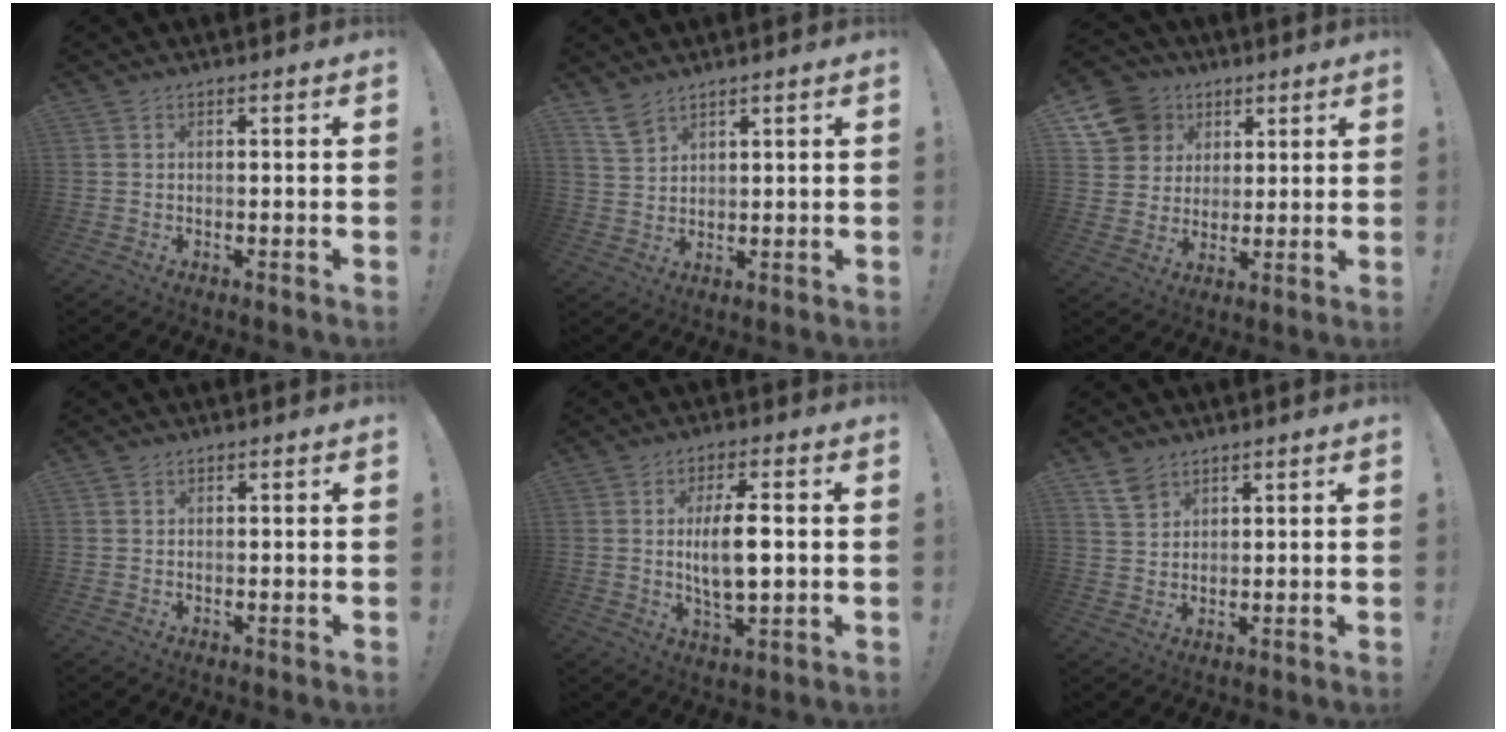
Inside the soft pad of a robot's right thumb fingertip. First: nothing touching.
{"total": 5.7, "force": [4.4, 2.7, 2.5], "torque": [-0.048, -0.019, 0.086]}
{"total": 12.6, "force": [5.7, 10.6, 3.8], "torque": [-0.051, -0.029, 0.116]}
{"total": 0.7, "force": [0.5, 0.5, 0.0], "torque": [0.003, -0.001, 0.009]}
{"total": 9.6, "force": [1.0, 3.1, 9.0], "torque": [-0.160, -0.010, 0.010]}
{"total": 5.0, "force": [3.5, 3.1, 1.8], "torque": [-0.025, -0.015, 0.067]}